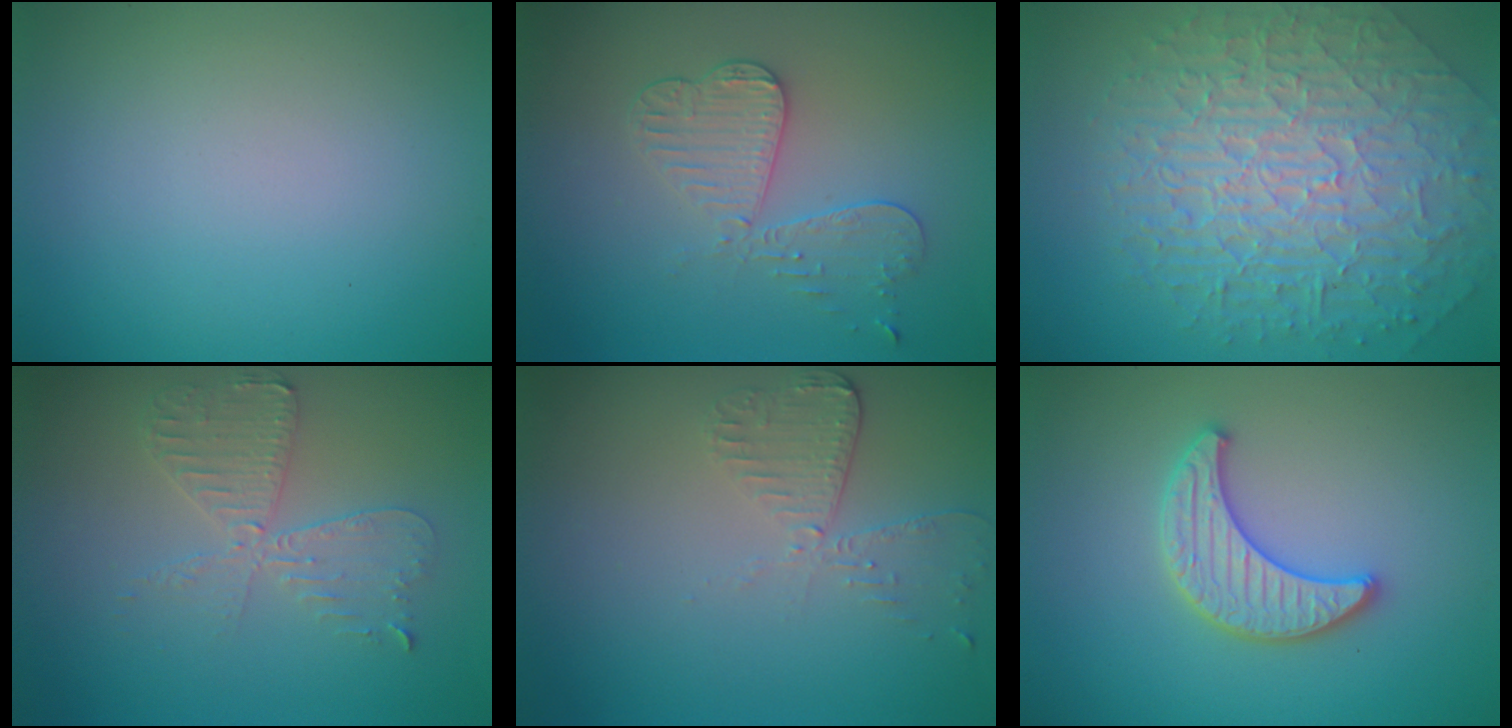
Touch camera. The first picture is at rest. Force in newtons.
{"total": 3.3, "press": 3.2, "slide": 0.9}
{"total": 10.2, "press": 6.6, "slide": 7.7}
{"total": 3.8, "press": 3.3, "slide": 1.9}
{"total": 2.6, "press": 2.3, "slide": 1.1}
{"total": 3.4, "press": 3.3, "slide": 0.4}